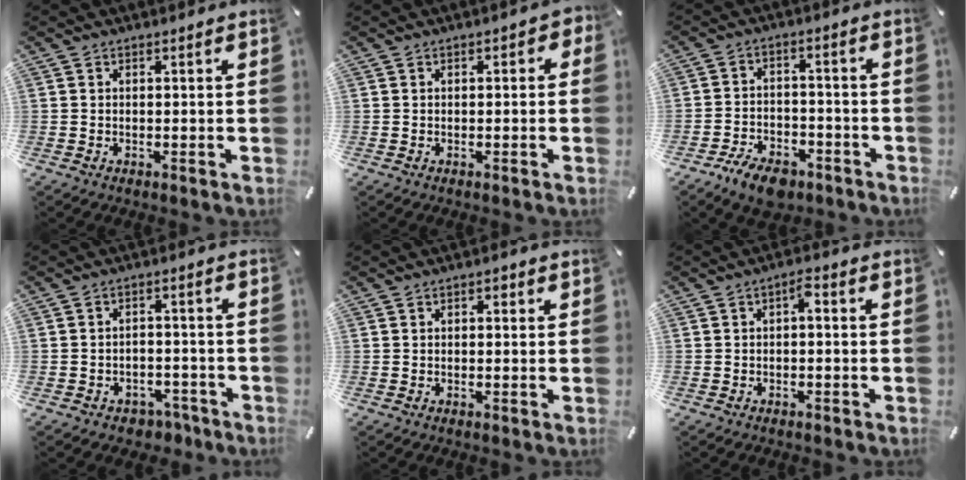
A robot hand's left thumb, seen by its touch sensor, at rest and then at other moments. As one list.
[{"total": 1.9, "force": [-0.4, 1.1, 1.5], "torque": [-0.018, 0.004, -0.011]}, {"total": 6.9, "force": [-5.2, 3.5, 2.9], "torque": [-0.051, 0.031, -0.095]}, {"total": 4.1, "force": [-2.6, 3.0, 1.1], "torque": [-0.014, 0.017, -0.047]}, {"total": 1.4, "force": [0.1, 1.0, 1.0], "torque": [-0.012, 0.005, -0.003]}, {"total": 2.9, "force": [-0.5, 1.2, 2.6], "torque": [-0.051, 0.014, -0.013]}]